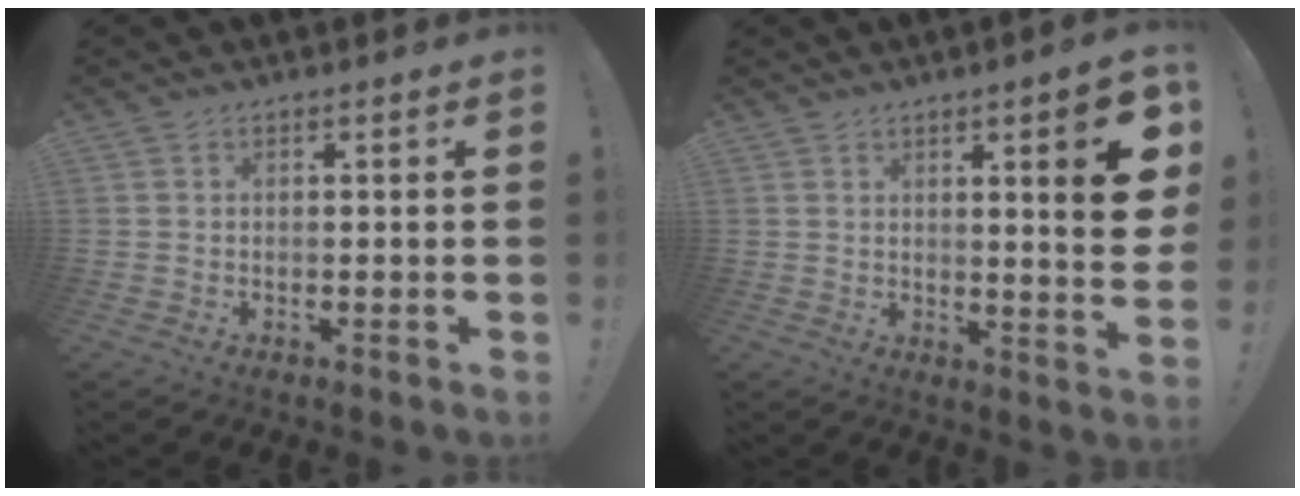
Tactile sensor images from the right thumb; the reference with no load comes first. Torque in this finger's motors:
{"motor_torque": [-0.36, 1.15, 0.75, 0.79, 0.02]}